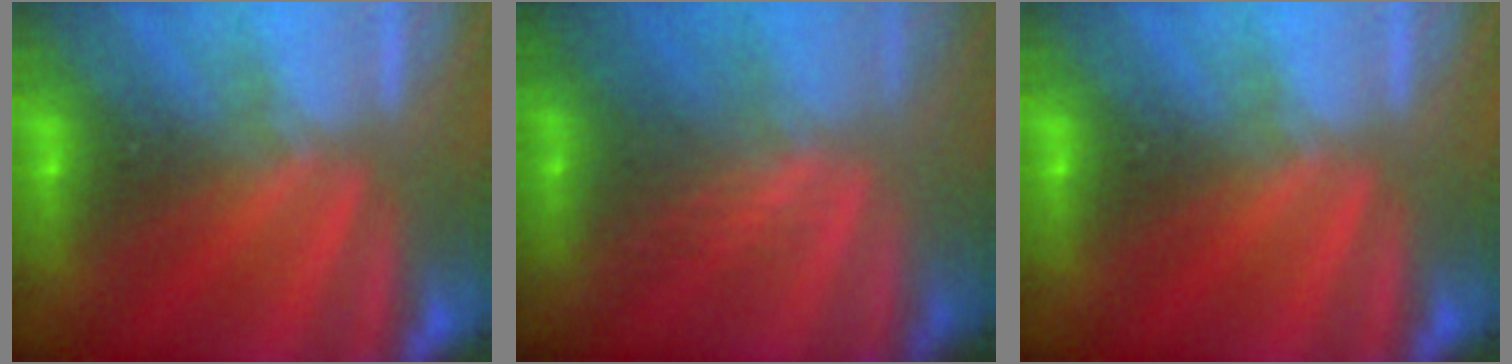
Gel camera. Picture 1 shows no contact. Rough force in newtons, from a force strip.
{"total": 2.4}
{"total": 0.0}